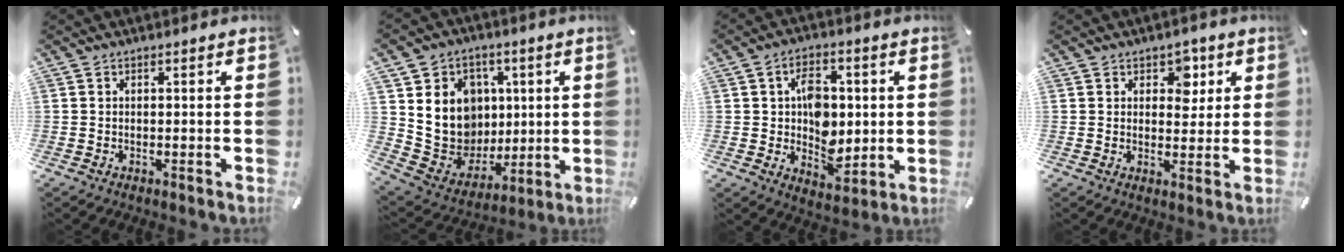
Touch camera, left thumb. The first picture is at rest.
{"total": 15.7, "force": [3.3, 14.6, 4.8], "torque": [-0.083, -0.028, 0.090]}
{"total": 10.3, "force": [0.8, 7.7, 6.8], "torque": [-0.085, 0.005, 0.017]}
{"total": 5.6, "force": [2.4, 4.2, 2.8], "torque": [-0.011, -0.010, 0.030]}